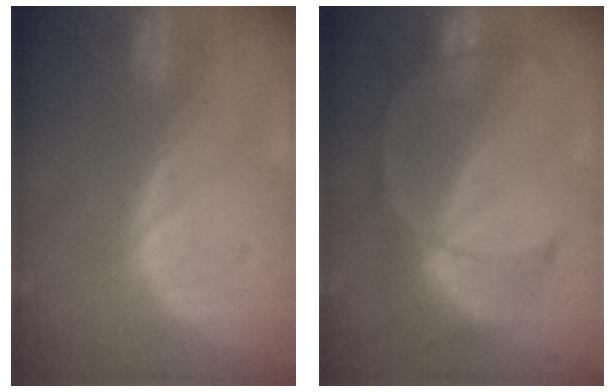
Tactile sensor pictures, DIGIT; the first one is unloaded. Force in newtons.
{"total": 7.3, "press": 7.0, "slide": 1.8}